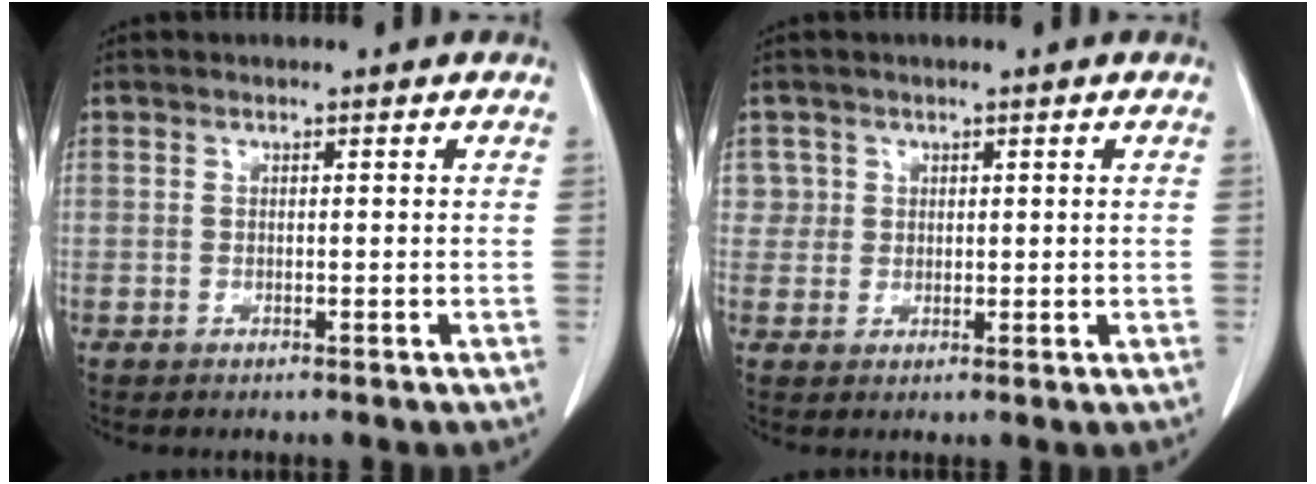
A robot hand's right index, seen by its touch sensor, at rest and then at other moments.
{"total": 2.4, "force": [1.0, 2.2, -0.2], "torque": [0.021, 0.000, 0.011]}